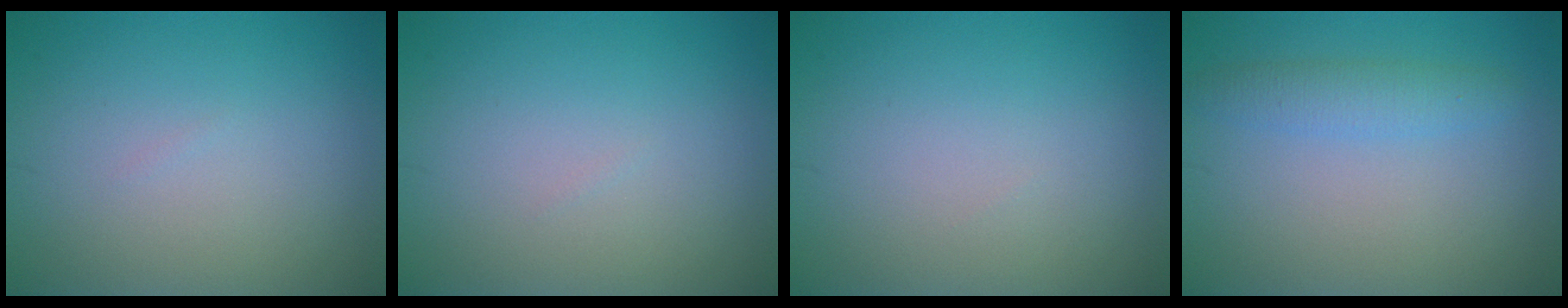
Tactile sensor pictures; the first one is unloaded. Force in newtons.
{"total": 0.0}
{"total": 0.0}
{"total": 2.3, "press": 2.3, "slide": 0.2}